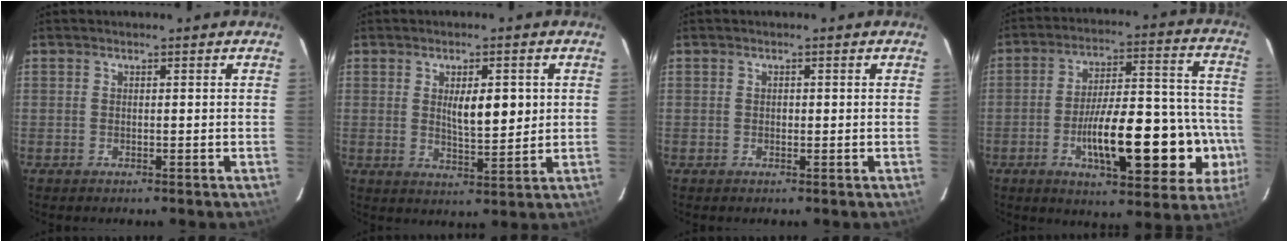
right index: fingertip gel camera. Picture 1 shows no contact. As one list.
[{"total": 6.5, "force": [1.3, 1.9, 6.1], "torque": [-0.097, -0.006, 0.026]}, {"total": 0.5, "force": [0.0, 0.3, 0.4], "torque": [-0.009, 0.001, 0.000]}, {"total": 21.0, "force": [-6.2, 6.0, 19.2], "torque": [-0.223, 0.036, -0.077]}]